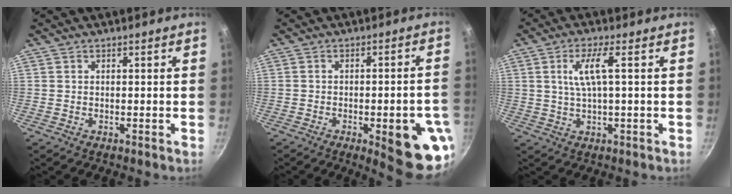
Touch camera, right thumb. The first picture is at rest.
{"total": 13.9, "force": [-4.8, 4.1, 12.4], "torque": [-0.125, 0.016, -0.055]}
{"total": 6.0, "force": [1.2, 1.0, 5.8], "torque": [-0.127, 0.006, 0.028]}